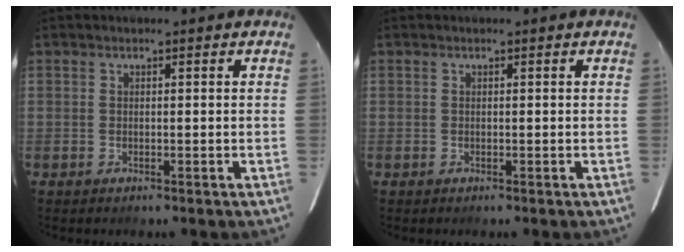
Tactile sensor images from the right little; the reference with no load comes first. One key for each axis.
{"total": 0.0}